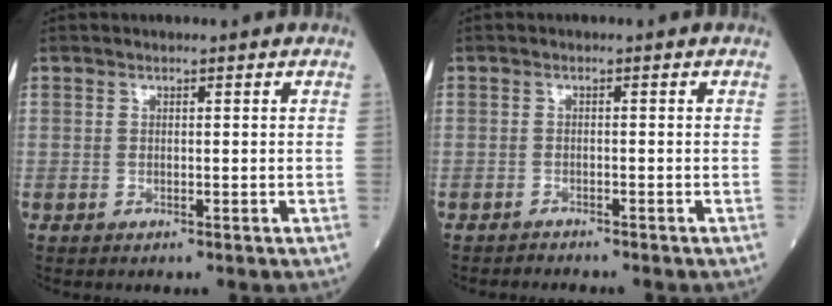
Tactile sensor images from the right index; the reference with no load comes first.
{"total": 1.1, "force": [-1.1, -0.1, -0.1], "torque": [-0.001, -0.003, -0.014]}